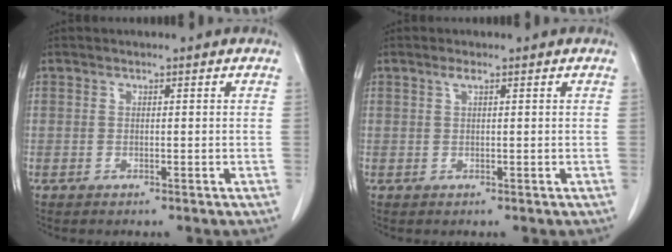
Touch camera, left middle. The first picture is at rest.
{"total": 1.0, "force": [0.6, 0.0, 0.8], "torque": [-0.019, 0.003, 0.012]}